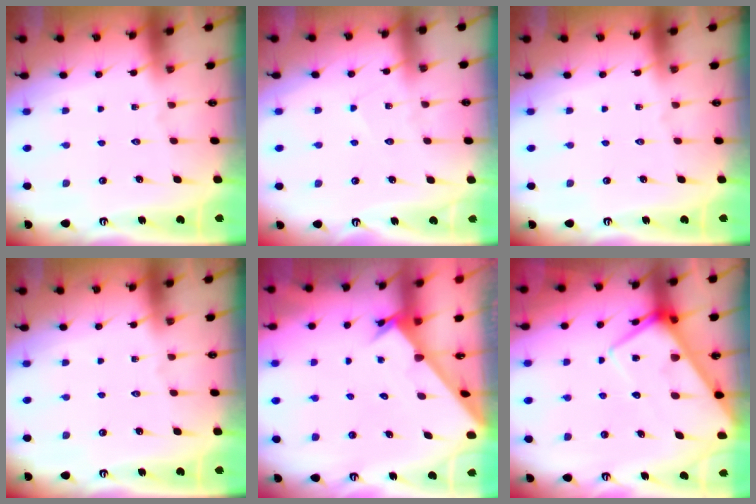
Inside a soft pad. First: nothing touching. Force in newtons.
{"total": 5.1, "press": 5.1, "slide": 0.5}
{"total": 0.0}
{"total": 0.0}
{"total": 2.4, "press": 2.4, "slide": 0.2}
{"total": 9.8, "press": 9.8, "slide": 0.8}